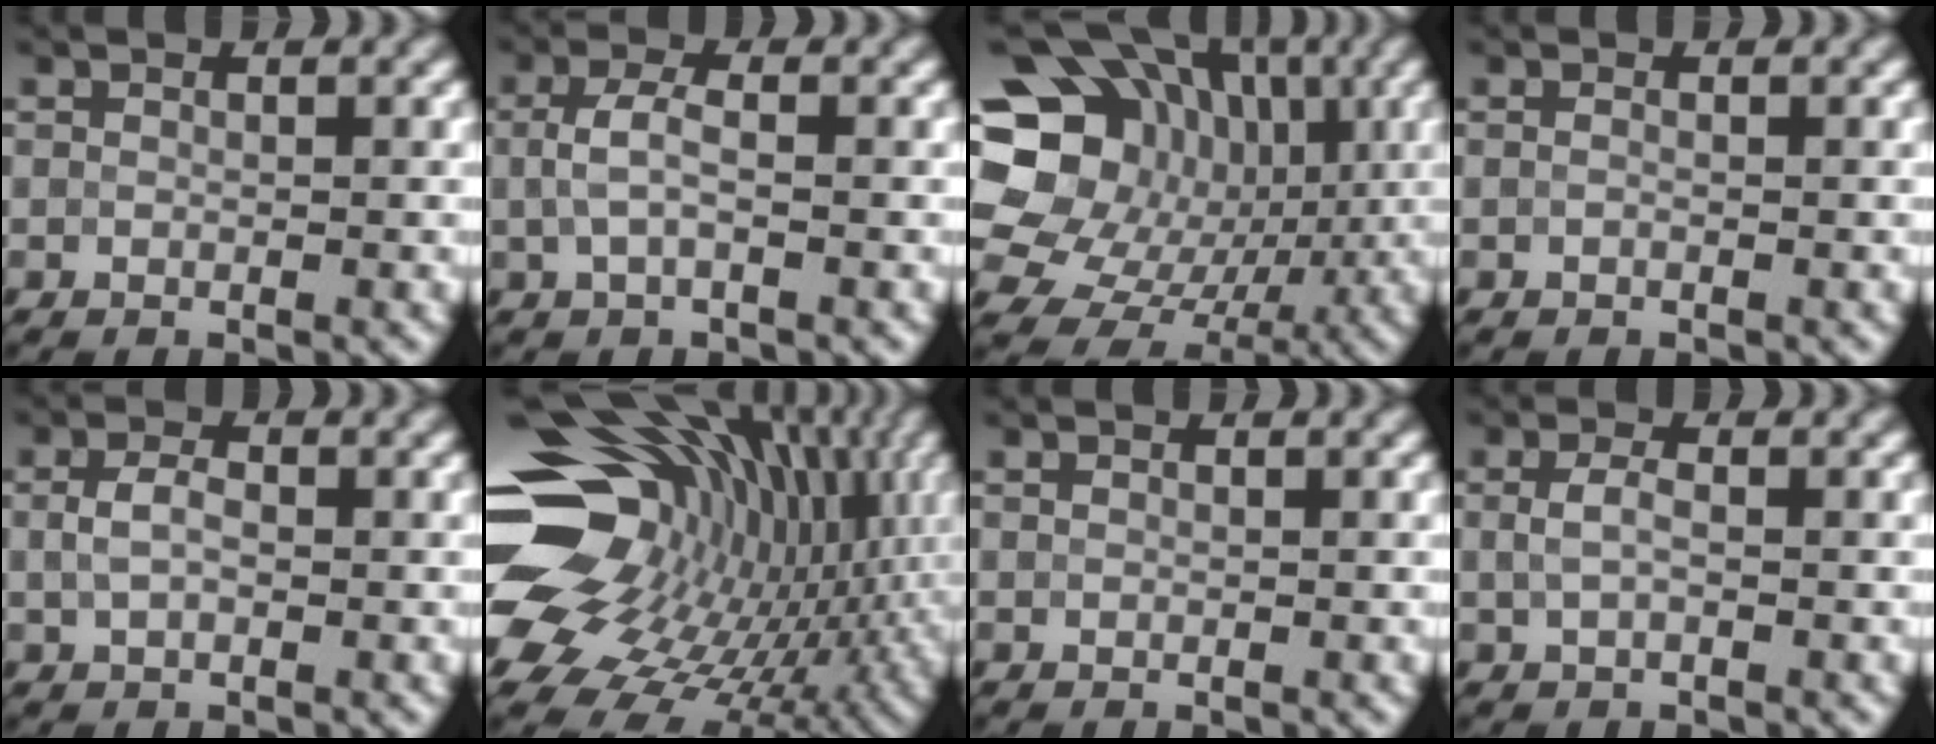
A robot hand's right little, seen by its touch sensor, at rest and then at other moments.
{"total": 2.3, "force": [0.1, 1.0, 2.1], "torque": [-0.050, 0.003, -0.001]}
{"total": 19.7, "force": [2.7, 17.2, 9.2], "torque": [-0.180, 0.051, 0.026]}
{"total": 0.0}
{"total": 2.1, "force": [0.1, 1.3, 1.7], "torque": [-0.036, 0.002, 0.001]}
{"total": 20.7, "force": [0.8, 15.8, 13.3], "torque": [-0.244, -0.014, 0.023]}
{"total": 0.0}
{"total": 1.5, "force": [0.1, 0.6, 1.3], "torque": [-0.032, 0.001, 0.001]}